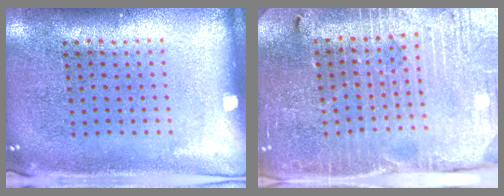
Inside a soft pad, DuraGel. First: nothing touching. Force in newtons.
{"total": 3.5, "press": 3.4, "slide": 0.6}